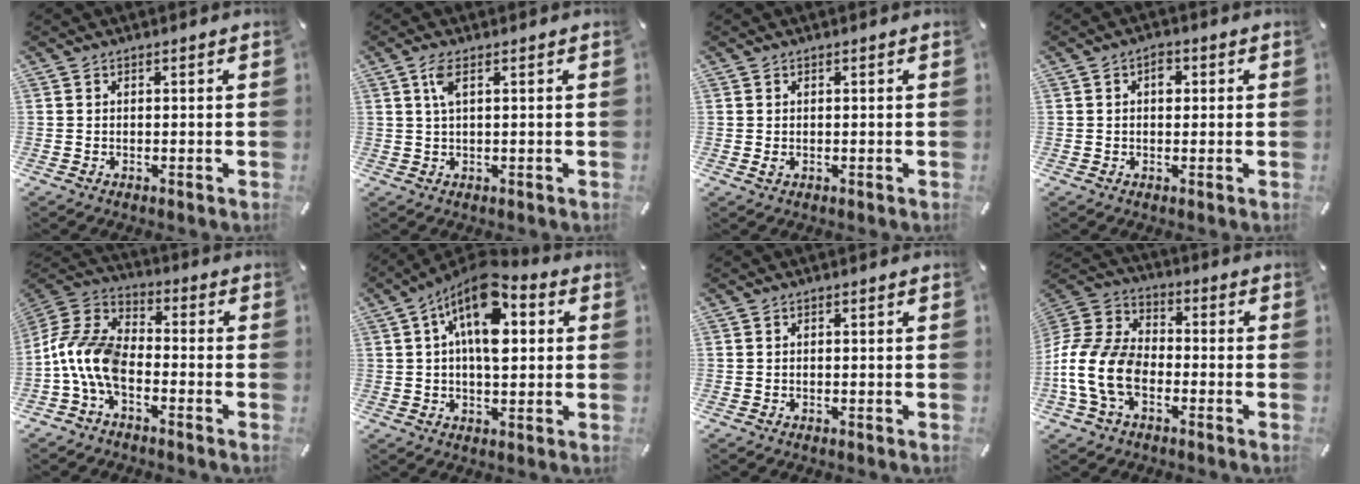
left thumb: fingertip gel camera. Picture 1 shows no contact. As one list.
[{"total": 3.6, "force": [1.3, 1.0, 3.2], "torque": [-0.071, 0.006, 0.020]}, {"total": 0.7, "force": [-0.1, 0.5, 0.5], "torque": [-0.008, 0.001, -0.001]}, {"total": 3.0, "force": [0.6, 1.9, 2.2], "torque": [-0.021, -0.002, 0.004]}, {"total": 11.6, "force": [-4.1, 7.1, 8.2], "torque": [-0.191, 0.003, -0.079]}, {"total": 14.0, "force": [4.6, 7.5, 10.9], "torque": [-0.183, -0.018, 0.078]}, {"total": 0.0}, {"total": 14.5, "force": [-5.7, 9.7, 9.1], "torque": [-0.208, 0.027, -0.108]}]